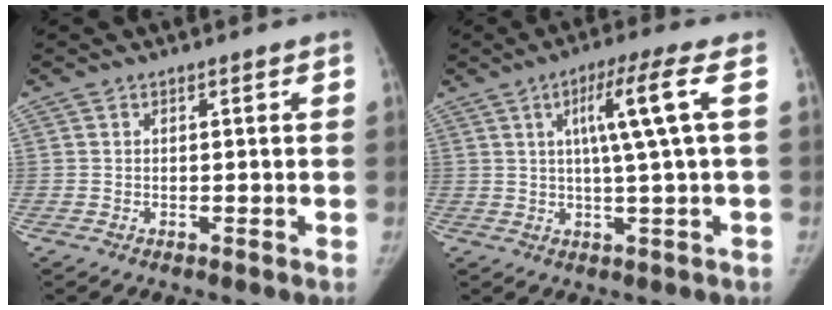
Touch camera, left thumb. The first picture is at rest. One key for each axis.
{"total": 8.7, "fx": 2.0, "fy": -0.8, "fz": 8.5, "tx": -0.159, "ty": 0.004, "tz": 0.033}